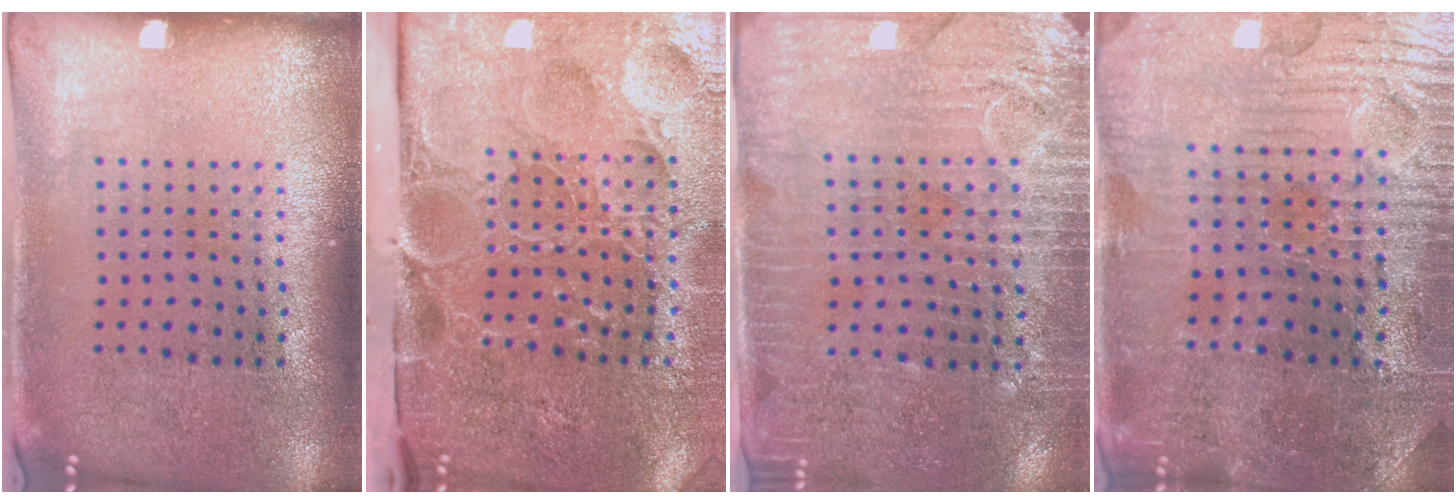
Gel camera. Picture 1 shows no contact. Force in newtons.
{"total": 5.3, "press": 4.2, "slide": 3.2}
{"total": 3.6, "press": 3.2, "slide": 1.7}
{"total": 3.7, "press": 3.7, "slide": 0.5}